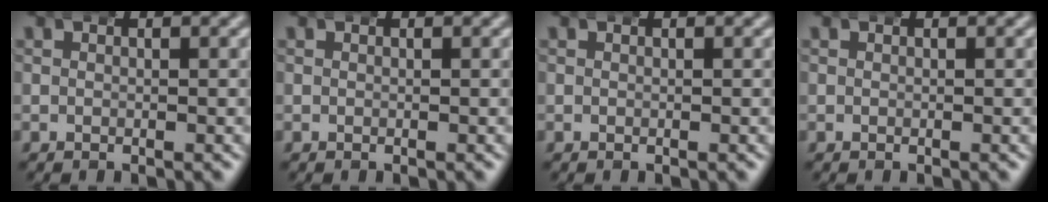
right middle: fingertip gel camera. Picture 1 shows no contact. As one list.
[{"total": 0.0}, {"total": 0.0}, {"total": 0.0}]